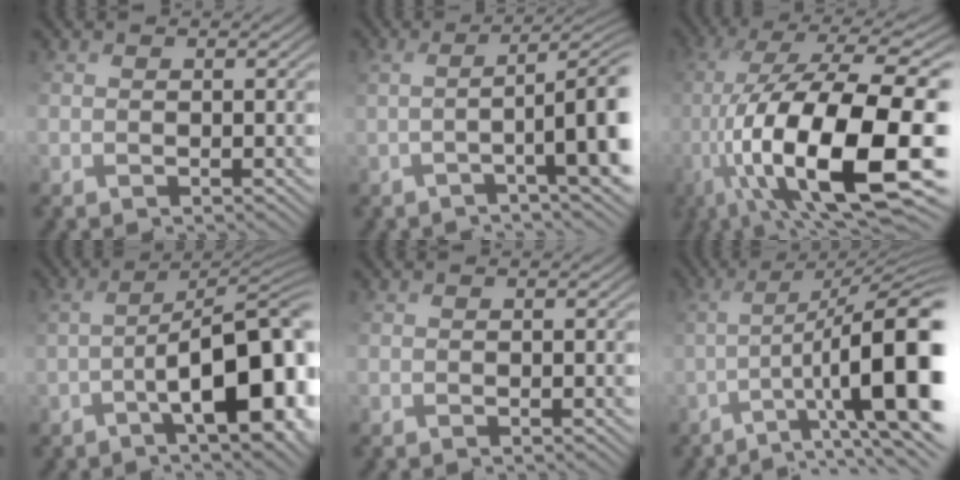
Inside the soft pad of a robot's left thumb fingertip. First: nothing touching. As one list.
[{"total": 9.4, "force": [-1.7, 1.6, 9.1], "torque": [-0.119, 0.006, -0.020]}, {"total": 17.6, "force": [-3.0, 7.3, 15.8], "torque": [-0.304, 0.005, -0.034]}, {"total": 12.9, "force": [-4.4, 4.1, 11.4], "torque": [-0.140, 0.017, -0.052]}, {"total": 0.0}, {"total": 14.0, "force": [-2.9, 4.2, 13.1], "torque": [-0.208, -0.010, -0.019]}]